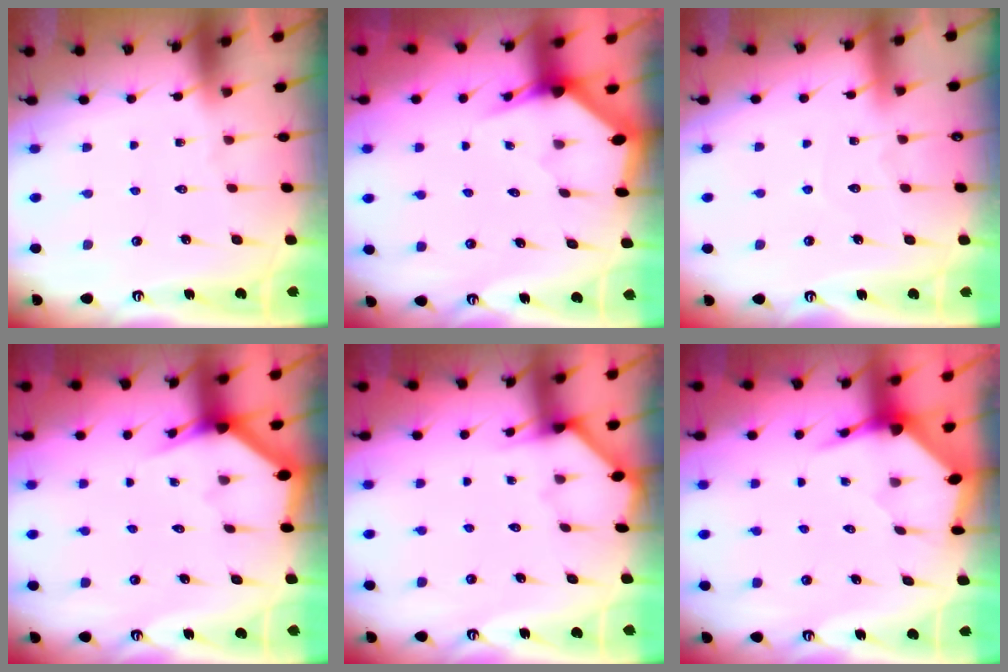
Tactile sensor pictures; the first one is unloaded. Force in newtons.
{"total": 2.8, "press": 2.8, "slide": 0.1}
{"total": 3.4, "press": 3.4, "slide": 0.3}
{"total": 2.8, "press": 2.8, "slide": 0.1}
{"total": 2.0, "press": 2.0, "slide": 0.2}
{"total": 3.5, "press": 3.5, "slide": 0.4}